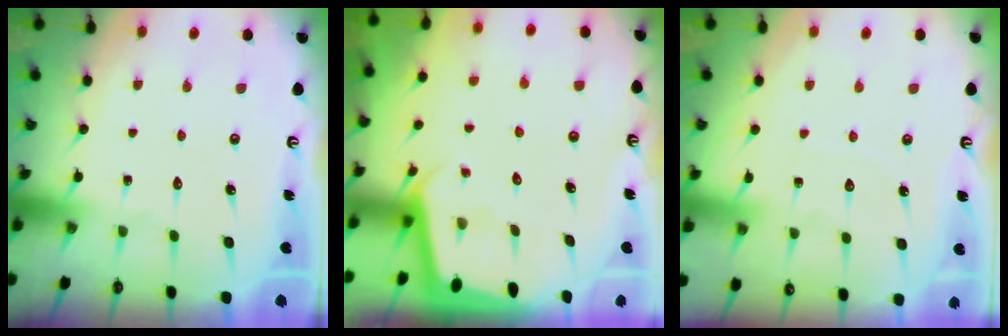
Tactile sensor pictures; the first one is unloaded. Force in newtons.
{"total": 2.0, "press": 2.0, "slide": 0.1}
{"total": 3.7, "press": 3.7, "slide": 0.5}